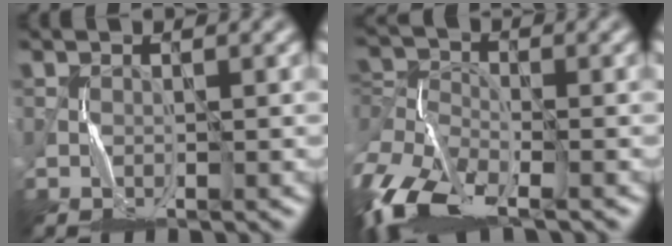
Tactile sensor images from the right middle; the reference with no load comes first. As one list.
[{"total": 9.4, "force": [-5.6, 4.3, 6.1], "torque": [-0.127, -0.014, -0.118]}]